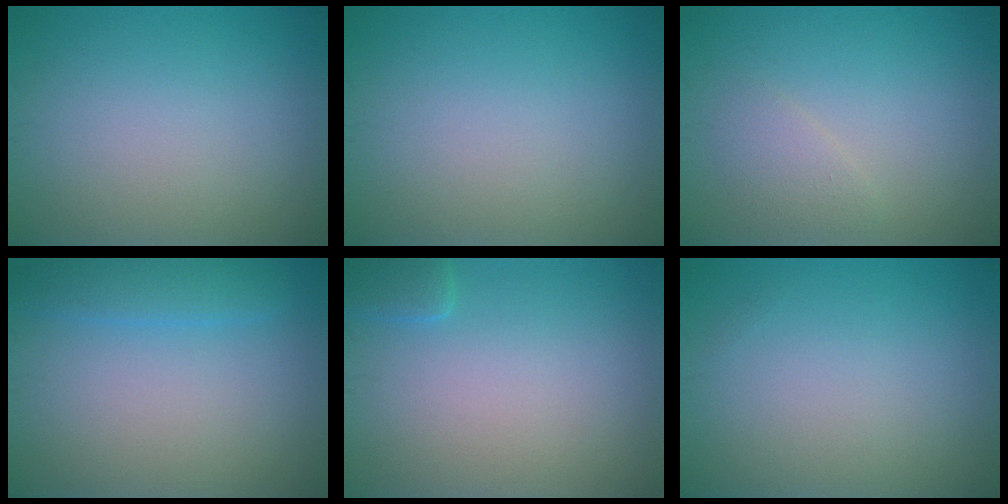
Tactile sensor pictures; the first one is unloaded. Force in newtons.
{"total": 0.0}
{"total": 1.5, "press": 1.5, "slide": 0.1}
{"total": 2.4, "press": 2.4, "slide": 0.2}
{"total": 1.4, "press": 1.4, "slide": 0.1}
{"total": 0.0}